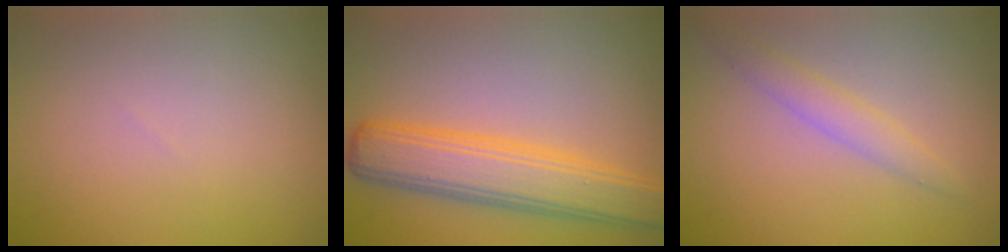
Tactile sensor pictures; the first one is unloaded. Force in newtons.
{"total": 5.5, "press": 5.4, "slide": 0.3}
{"total": 2.0, "press": 2.0, "slide": 0.2}